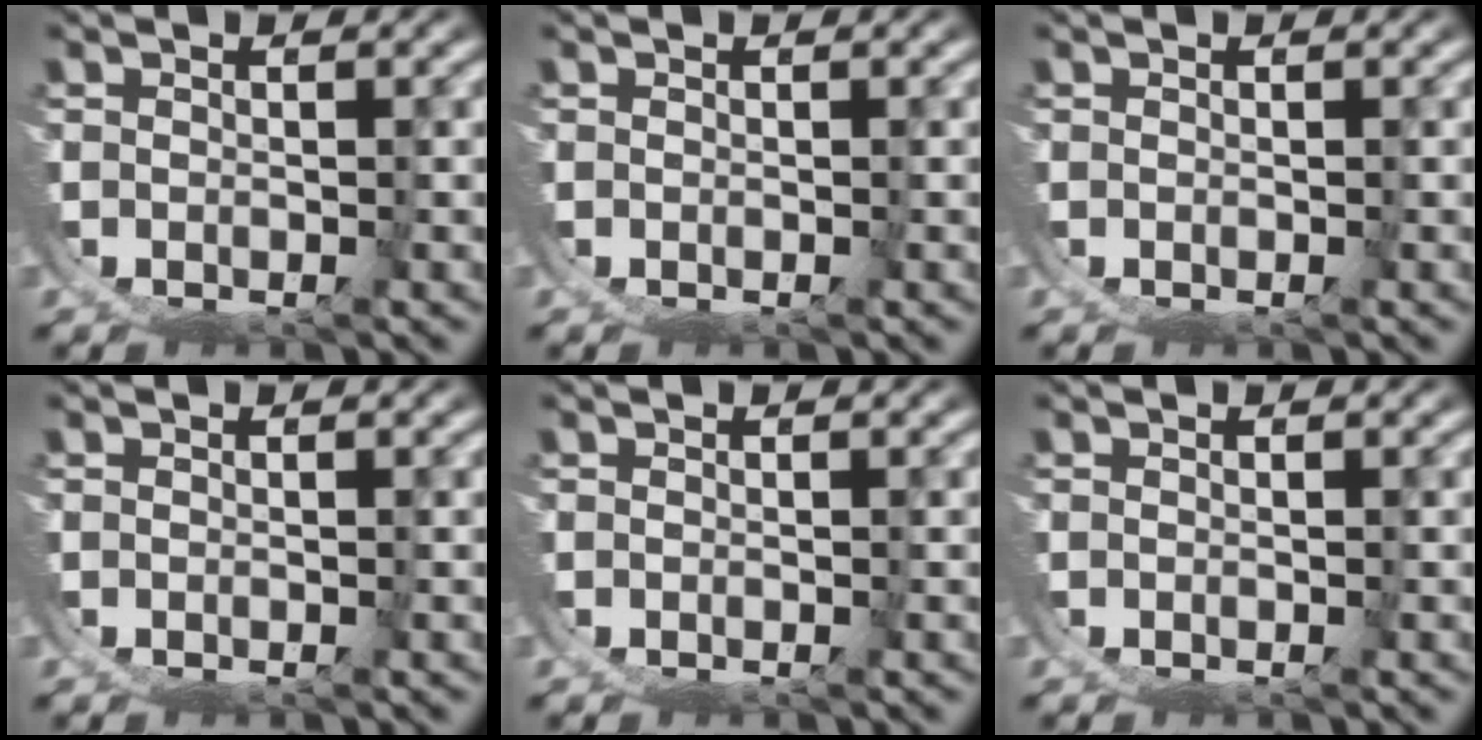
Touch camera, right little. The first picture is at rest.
{"total": 0.0}
{"total": 0.0}
{"total": 0.0}
{"total": 0.0}
{"total": 0.0}